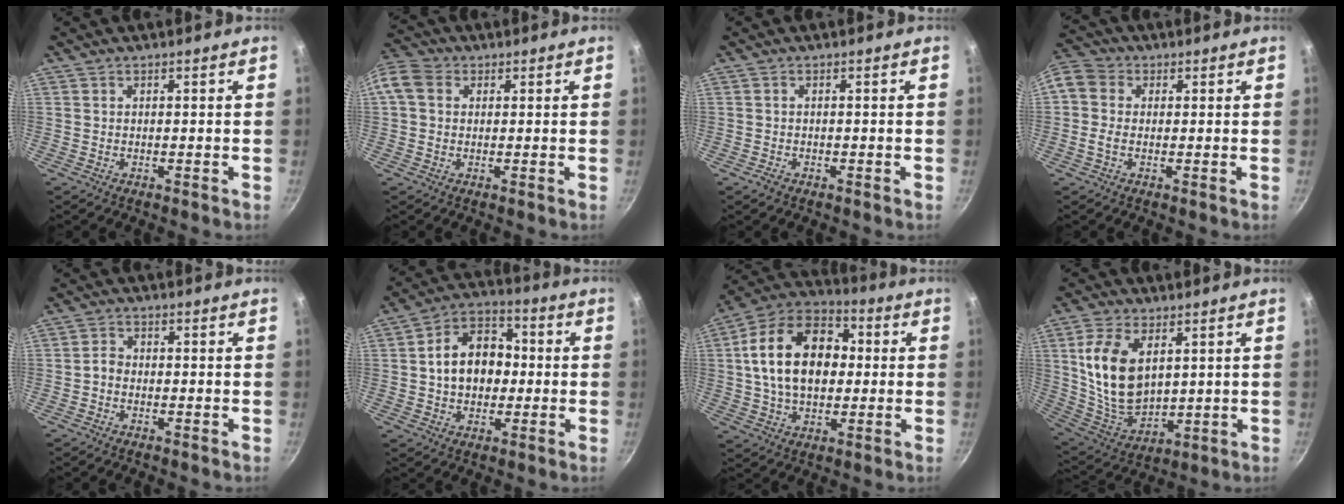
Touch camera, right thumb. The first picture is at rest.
{"total": 9.4, "force": [1.8, 7.7, 5.2], "torque": [-0.123, 0.024, 0.019]}
{"total": 1.2, "force": [-0.8, 0.8, 0.5], "torque": [-0.014, 0.007, -0.013]}
{"total": 7.3, "force": [0.1, 5.8, 4.5], "torque": [-0.098, 0.027, -0.015]}
{"total": 1.9, "force": [-0.9, 1.4, 1.0], "torque": [-0.020, 0.015, -0.022]}
{"total": 13.0, "force": [0.3, 9.7, 8.6], "torque": [-0.102, 0.027, -0.009]}
{"total": 19.9, "force": [1.9, 13.4, 14.5], "torque": [-0.217, 0.030, 0.018]}
{"total": 15.2, "force": [3.9, 9.3, 11.4], "torque": [-0.197, -0.030, 0.092]}